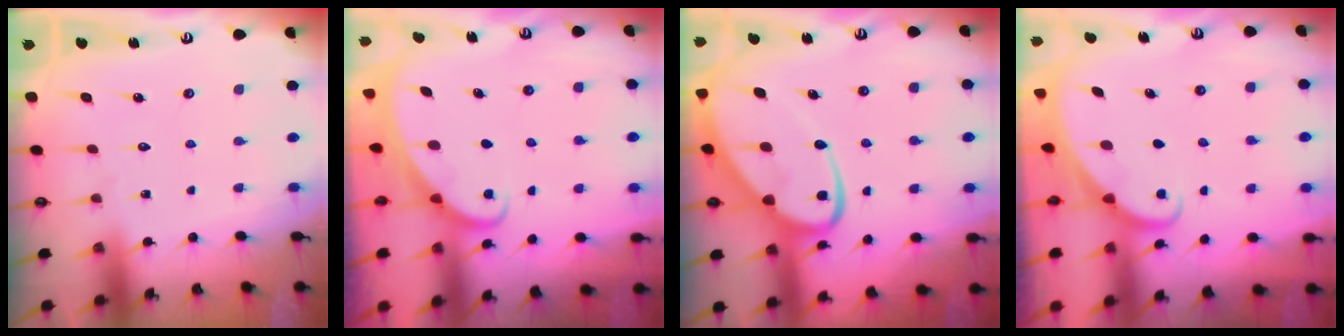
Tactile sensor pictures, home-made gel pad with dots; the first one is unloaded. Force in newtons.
{"total": 1.8, "press": 1.7, "slide": 0.2}
{"total": 15.0, "press": 14.9, "slide": 1.3}
{"total": 1.7, "press": 1.7, "slide": 0.1}